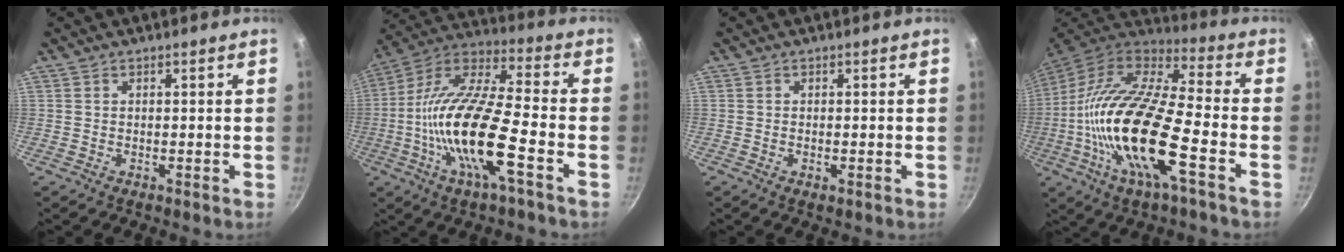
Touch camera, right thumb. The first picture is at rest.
{"total": 19.9, "force": [-5.6, 5.1, 18.4], "torque": [-0.350, 0.036, -0.126]}
{"total": 1.1, "force": [-0.3, 0.5, 1.0], "torque": [-0.016, -0.001, -0.006]}
{"total": 23.5, "force": [-6.2, 6.9, 21.6], "torque": [-0.405, 0.025, -0.136]}